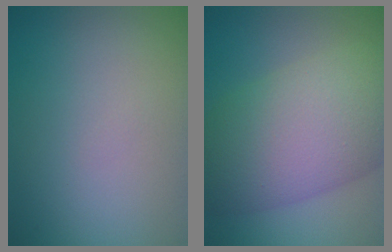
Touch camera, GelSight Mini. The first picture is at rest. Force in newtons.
{"total": 10.8, "press": 10.8, "slide": 0.1}